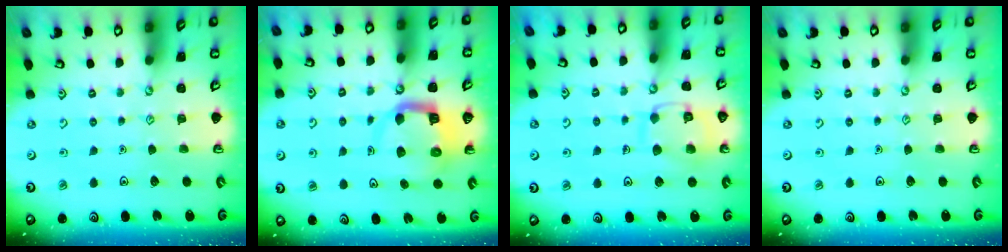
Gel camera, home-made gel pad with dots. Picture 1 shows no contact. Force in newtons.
{"total": 7.3, "press": 7.3, "slide": 1.0}
{"total": 12.1, "press": 12.0, "slide": 0.9}
{"total": 0.0}